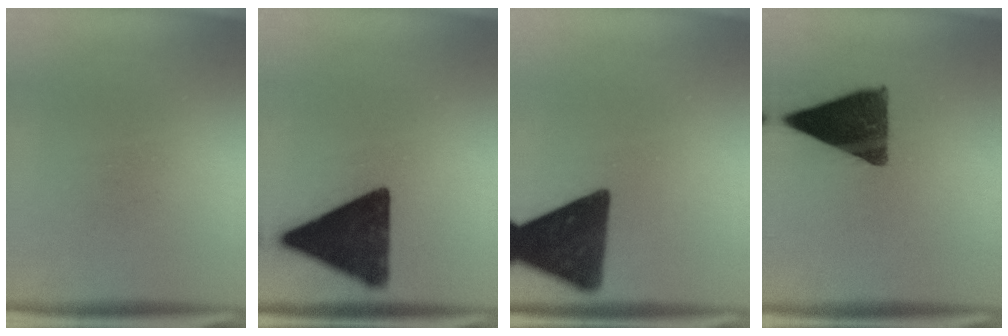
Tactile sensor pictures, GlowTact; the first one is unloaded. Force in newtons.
{"total": 15.9}
{"total": 15.9}
{"total": 12.9}